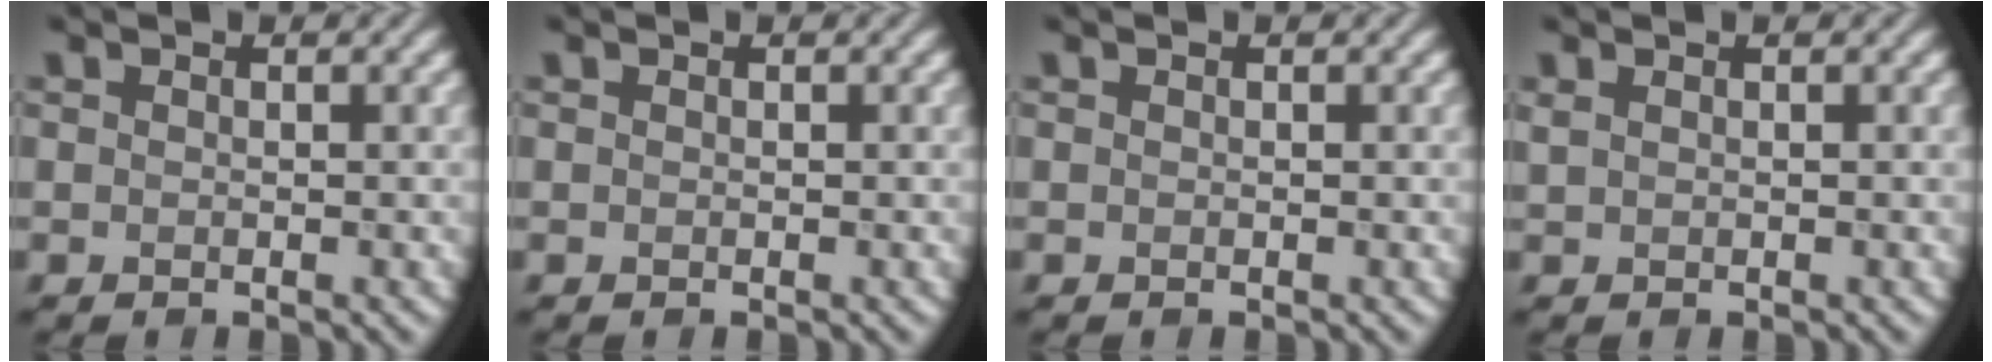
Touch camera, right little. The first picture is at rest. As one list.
[{"total": 0.0}, {"total": 0.0}, {"total": 0.7, "force": [0.5, 0.2, 0.4], "torque": [-0.012, 0.004, 0.011]}]